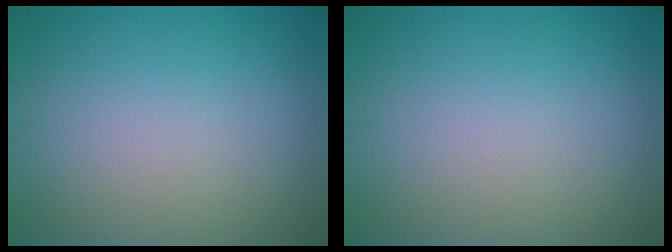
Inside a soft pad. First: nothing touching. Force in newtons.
{"total": 0.0}